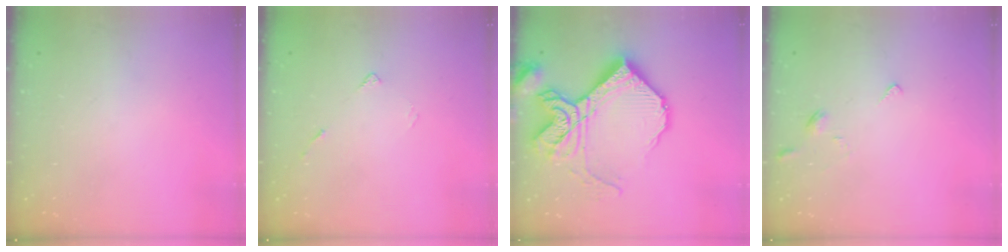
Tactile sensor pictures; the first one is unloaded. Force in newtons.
{"total": 3.8, "press": 3.8, "slide": 0.5}
{"total": 23.8, "press": 23.6, "slide": 2.9}
{"total": 2.8, "press": 2.8, "slide": 0.6}